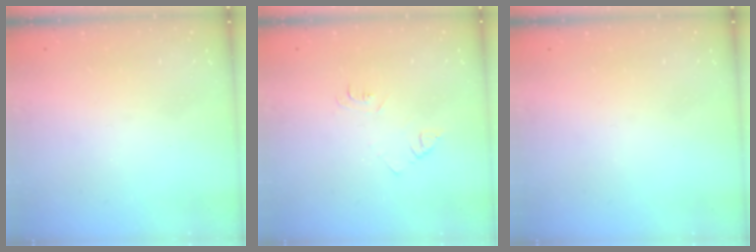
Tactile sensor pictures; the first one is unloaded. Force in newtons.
{"total": 4.2, "press": 4.1, "slide": 0.6}
{"total": 0.0}